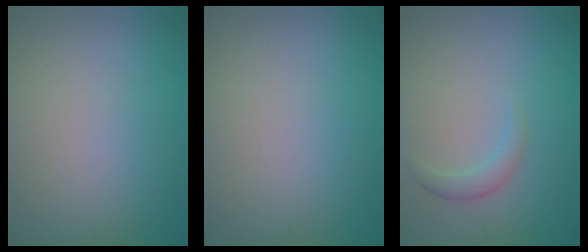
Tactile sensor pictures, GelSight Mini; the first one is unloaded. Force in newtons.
{"total": 0.0}
{"total": 1.5, "press": 1.5, "slide": 0.2}